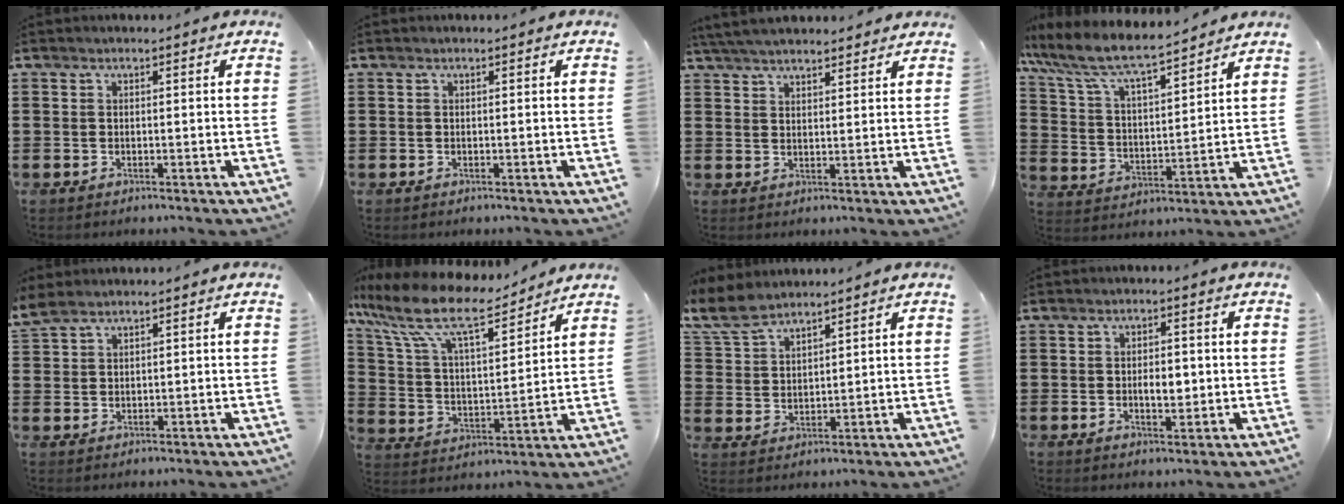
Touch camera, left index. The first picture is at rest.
{"total": 0.0}
{"total": 4.7, "force": [4.5, 0.8, 1.3], "torque": [-0.038, -0.006, 0.084]}
{"total": 8.3, "force": [7.4, 1.3, 3.6], "torque": [-0.102, -0.040, 0.125]}
{"total": 3.0, "force": [2.5, 1.0, 1.3], "torque": [-0.032, 0.003, 0.048]}
{"total": 11.5, "force": [8.9, 2.3, 7.0], "torque": [-0.174, -0.049, 0.150]}
{"total": 6.4, "force": [5.4, 2.1, 2.7], "torque": [-0.074, -0.011, 0.101]}
{"total": 3.5, "force": [-0.1, 1.7, 3.0], "torque": [-0.050, 0.002, -0.006]}